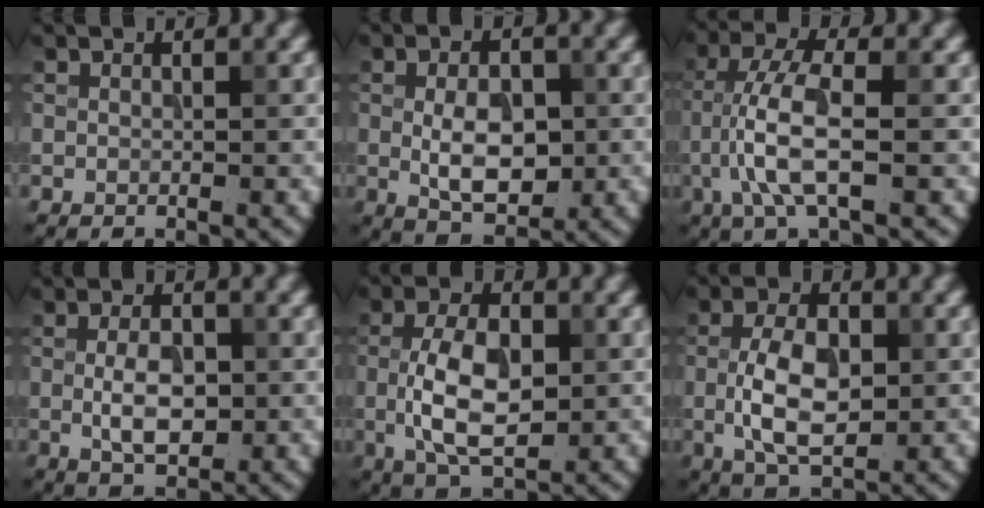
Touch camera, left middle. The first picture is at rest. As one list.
[{"total": 5.1, "force": [-0.3, 2.9, 4.2], "torque": [-0.075, -0.004, -0.002]}, {"total": 5.4, "force": [-1.4, 1.4, 5.0], "torque": [-0.111, 0.010, -0.031]}, {"total": 3.8, "force": [-0.3, 2.0, 3.2], "torque": [-0.065, 0.000, -0.003]}, {"total": 6.6, "force": [-0.4, 3.4, 5.6], "torque": [-0.119, 0.000, -0.008]}, {"total": 5.7, "force": [-0.5, 3.0, 4.9], "torque": [-0.103, 0.000, -0.010]}]